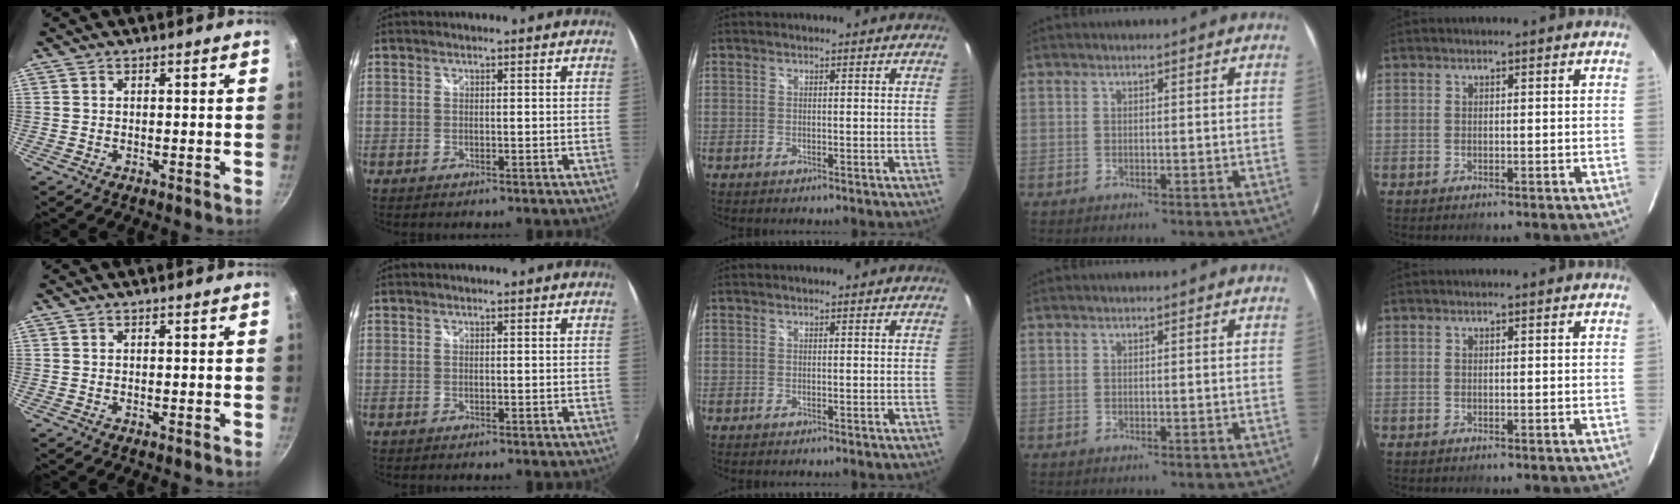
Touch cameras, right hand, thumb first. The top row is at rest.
{}